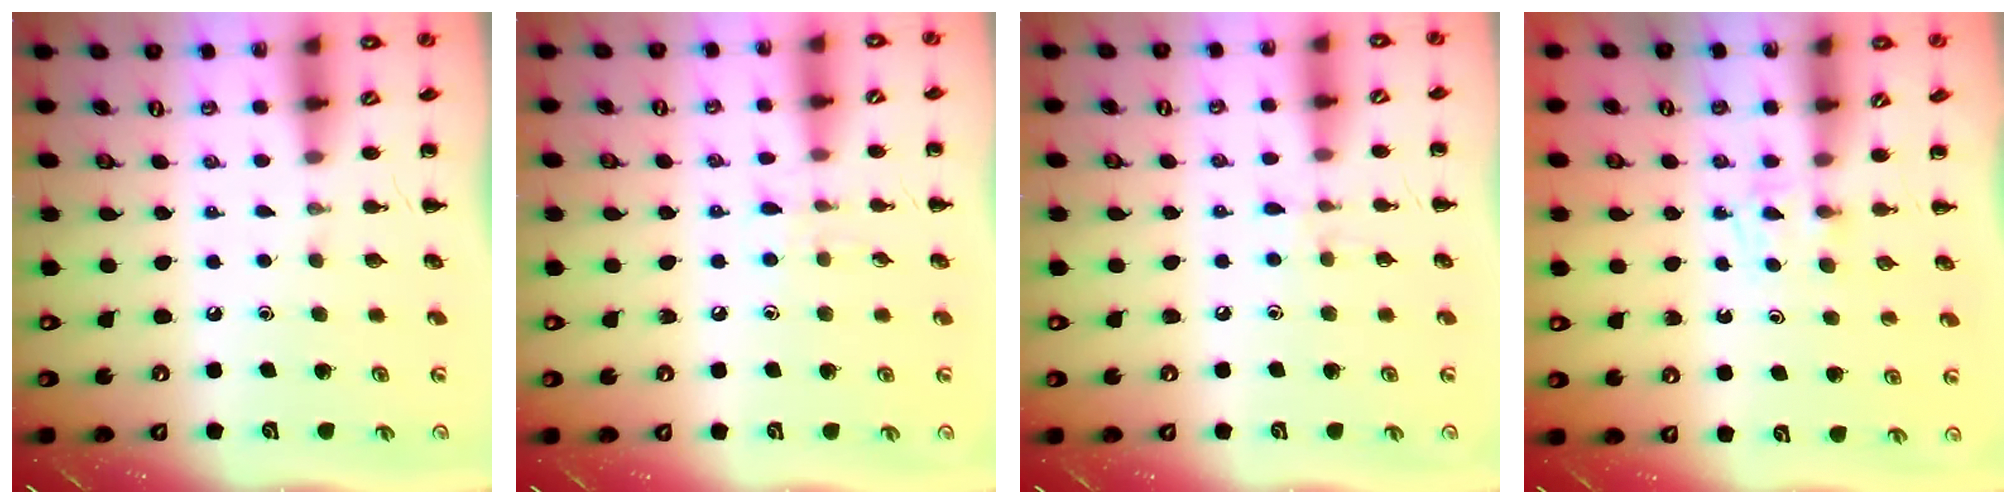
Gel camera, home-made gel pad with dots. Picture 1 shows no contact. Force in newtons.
{"total": 5.9, "press": 5.5, "slide": 2.2}
{"total": 4.9, "press": 4.5, "slide": 1.8}
{"total": 2.5, "press": 2.2, "slide": 1.1}